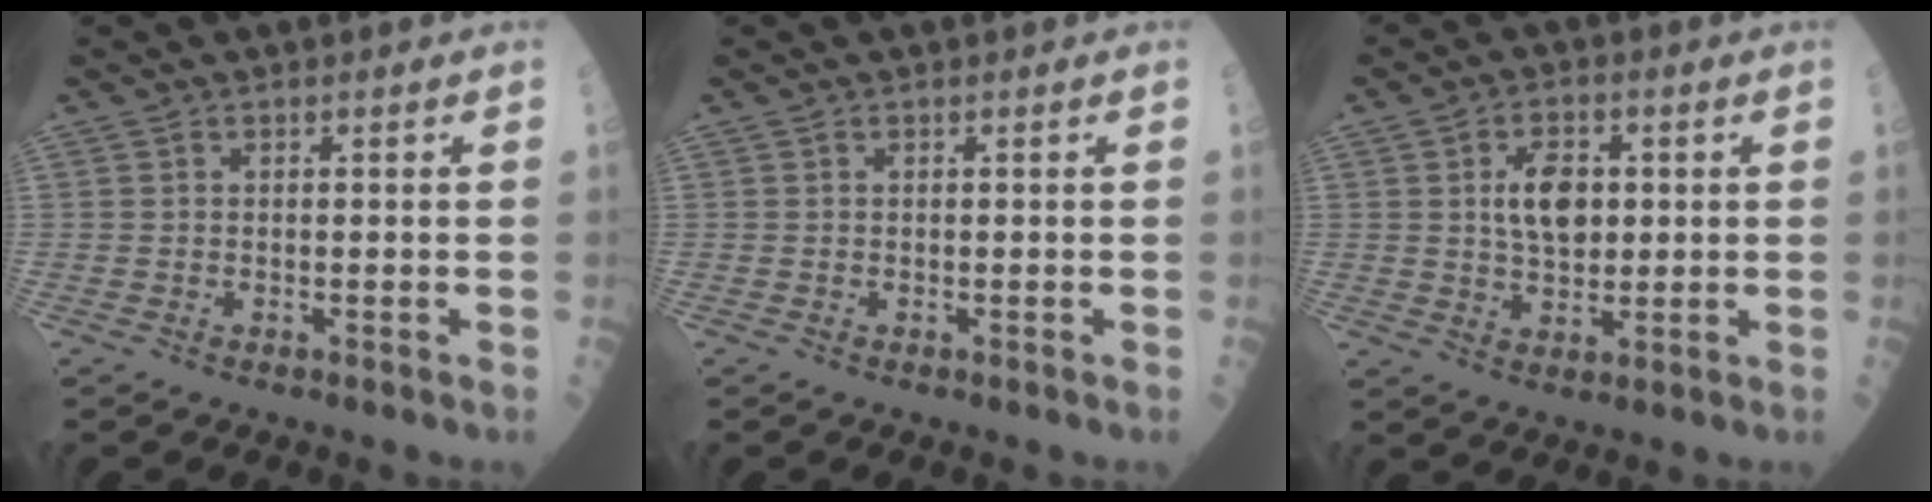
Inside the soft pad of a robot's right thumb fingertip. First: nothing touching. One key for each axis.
{"total": 0.0}
{"total": 7.8, "fx": 1.4, "fy": 4.8, "fz": 6.0, "tx": -0.078, "ty": -0.003, "tz": 0.025}